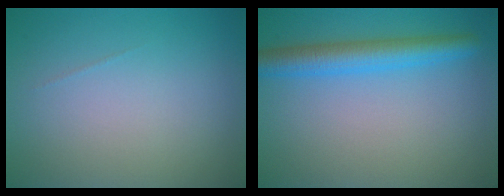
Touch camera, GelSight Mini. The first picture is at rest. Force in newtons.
{"total": 4.1, "press": 4.1, "slide": 0.3}